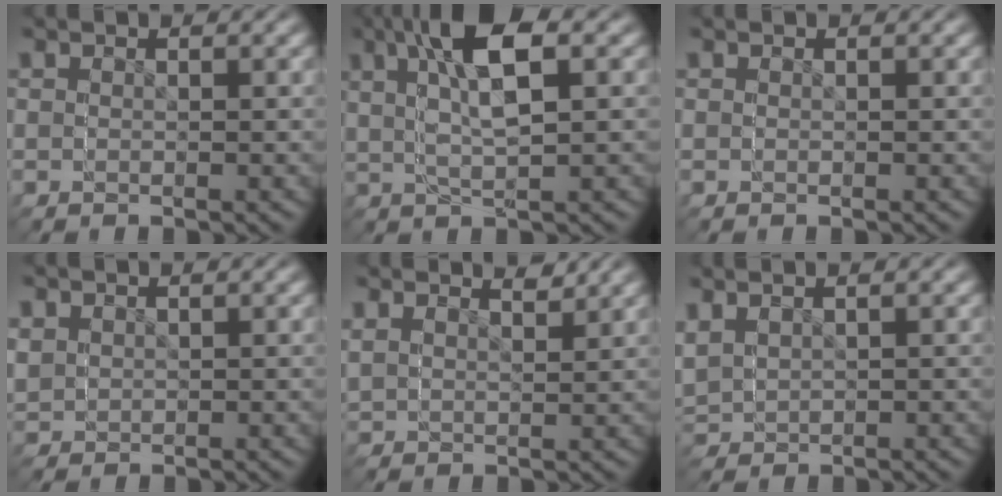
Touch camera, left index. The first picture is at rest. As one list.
[{"total": 4.9, "force": [3.2, 1.0, 3.5], "torque": [-0.082, 0.019, 0.039]}, {"total": 0.0}, {"total": 2.4, "force": [0.5, 2.3, -0.4], "torque": [-0.019, -0.017, 0.017]}, {"total": 2.8, "force": [2.5, 0.4, -1.2], "torque": [-0.002, 0.006, 0.041]}, {"total": 2.6, "force": [0.7, 2.5, 0.4], "torque": [-0.047, -0.012, 0.023]}]